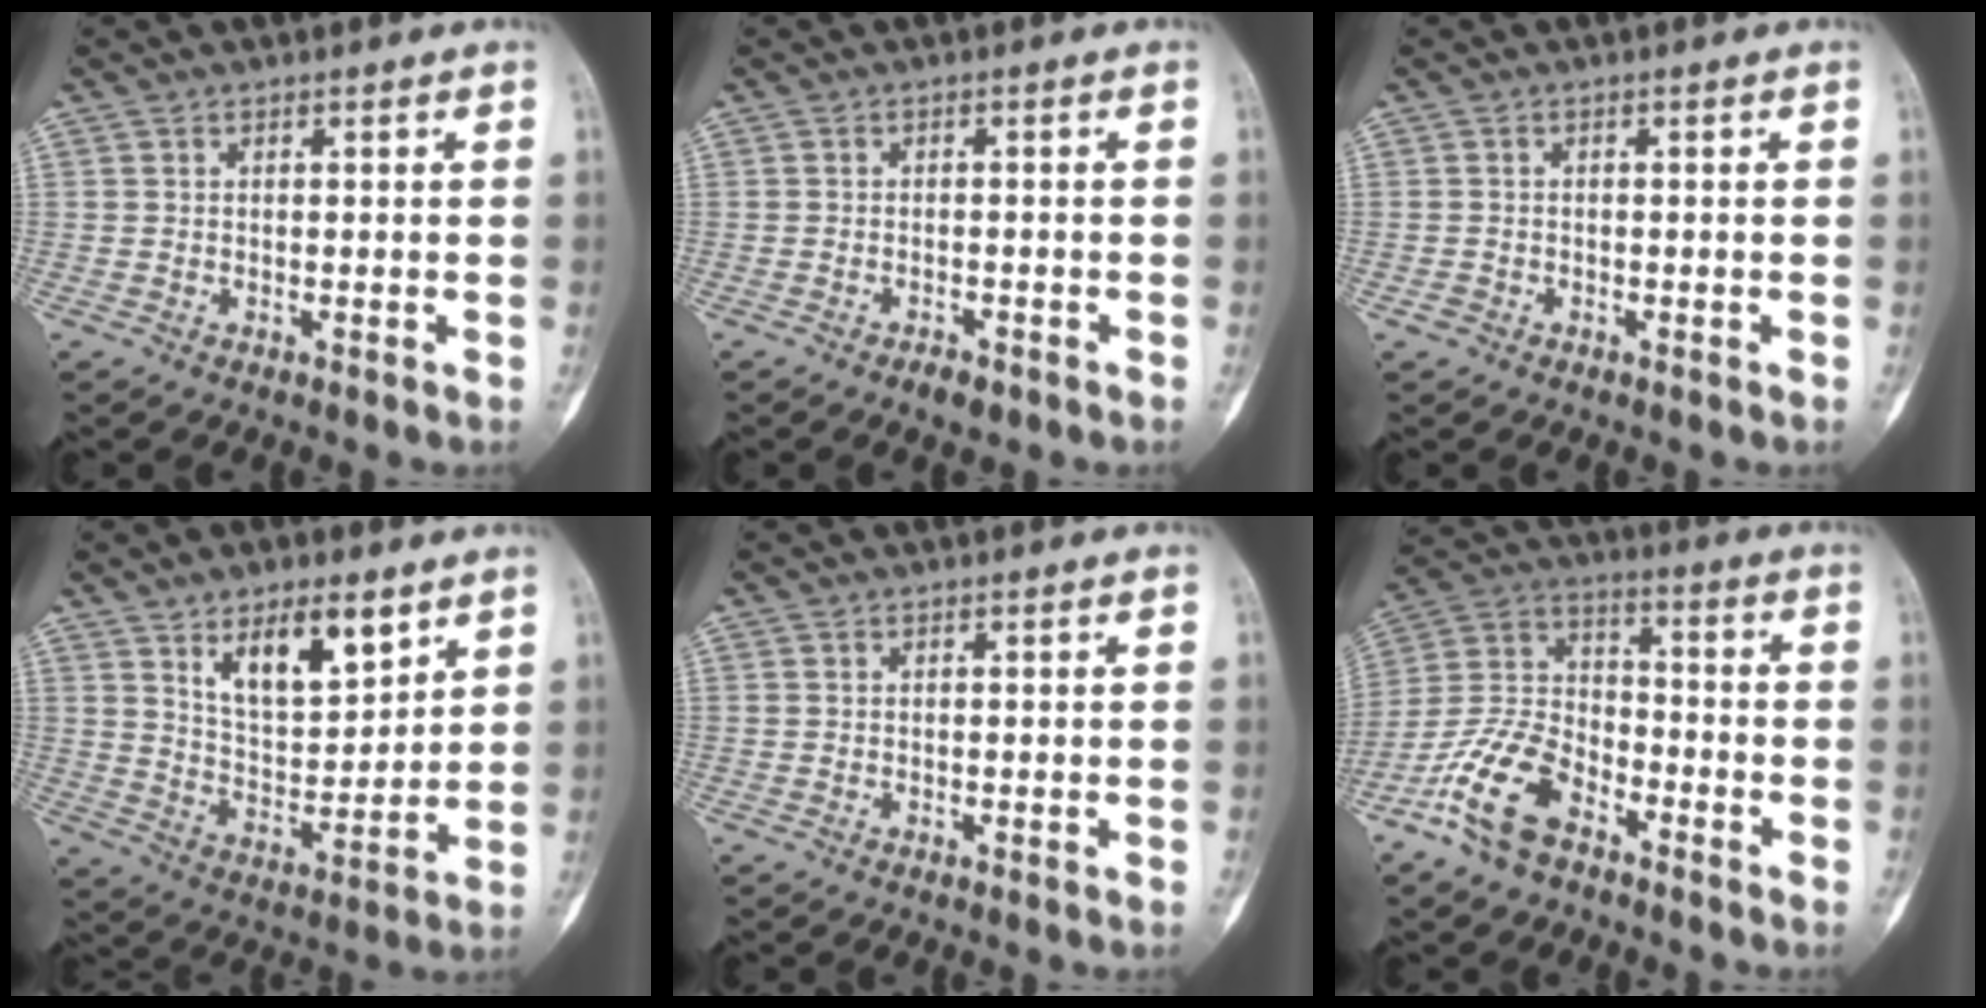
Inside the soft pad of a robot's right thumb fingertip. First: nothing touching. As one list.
[{"total": 2.1, "force": [-1.5, 0.9, 1.2], "torque": [-0.018, 0.006, -0.023]}, {"total": 1.0, "force": [-0.6, 0.8, 0.1], "torque": [0.004, 0.004, -0.014]}, {"total": 12.6, "force": [7.0, 5.6, 8.9], "torque": [-0.121, -0.043, 0.130]}, {"total": 0.0}, {"total": 13.4, "force": [-8.1, 7.2, 7.9], "torque": [-0.154, 0.052, -0.169]}]